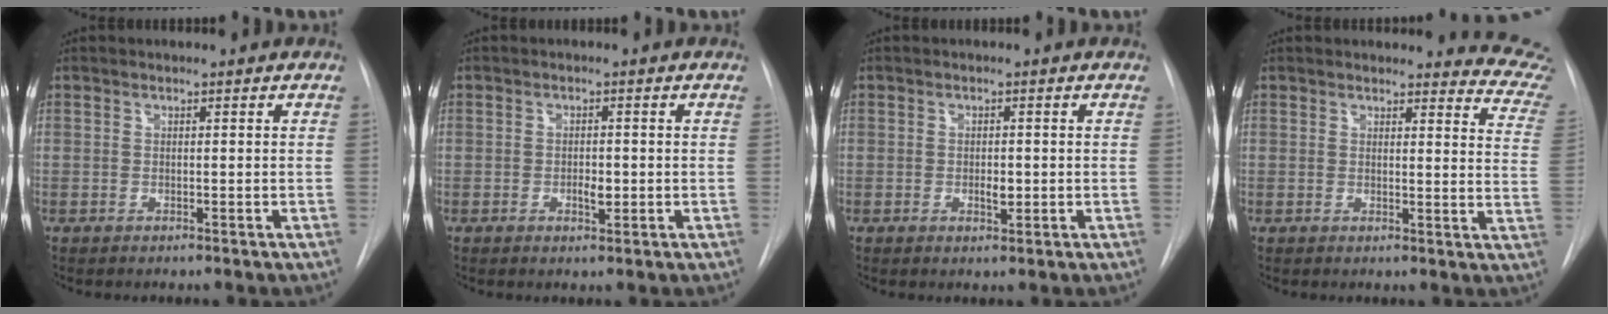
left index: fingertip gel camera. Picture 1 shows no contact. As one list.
[{"total": 2.0, "force": [-0.4, 1.0, 1.7], "torque": [-0.029, 0.001, -0.005]}, {"total": 1.8, "force": [-0.3, 0.9, 1.6], "torque": [-0.025, -0.001, -0.002]}, {"total": 9.9, "force": [9.9, 0.6, -0.1], "torque": [0.033, -0.106, 0.068]}]